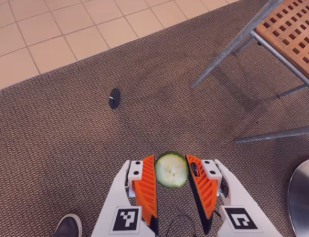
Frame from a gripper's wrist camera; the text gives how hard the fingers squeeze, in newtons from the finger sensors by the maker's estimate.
{"total": 7.4, "left": 7.2, "right": 7.5}